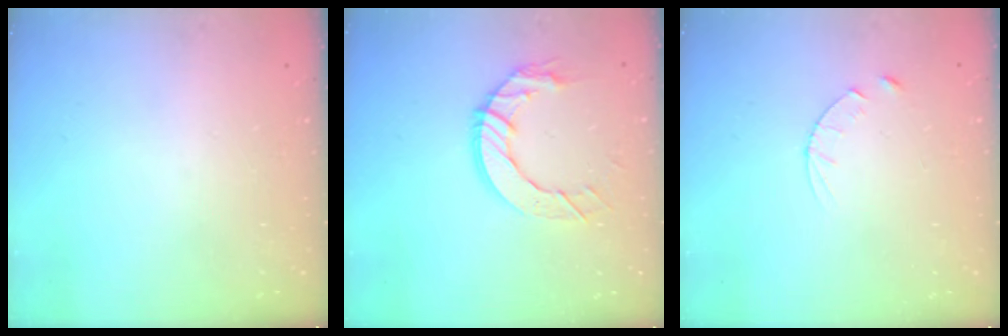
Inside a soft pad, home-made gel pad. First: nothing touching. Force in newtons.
{"total": 10.6, "press": 10.6, "slide": 0.9}
{"total": 3.5, "press": 3.5, "slide": 0.4}